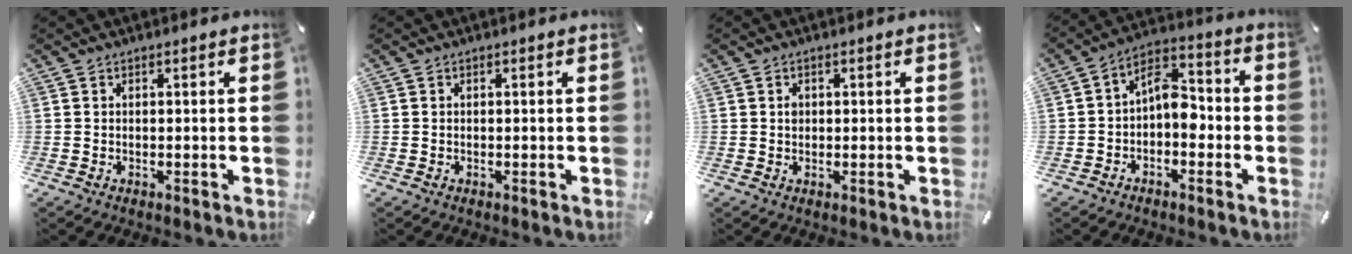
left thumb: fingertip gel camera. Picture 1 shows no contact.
{"total": 0.0}
{"total": 1.1, "force": [0.2, 1.0, 0.4], "torque": [-0.001, 0.000, 0.001]}
{"total": 7.4, "force": [-1.8, 5.0, 5.2], "torque": [-0.081, 0.009, -0.037]}